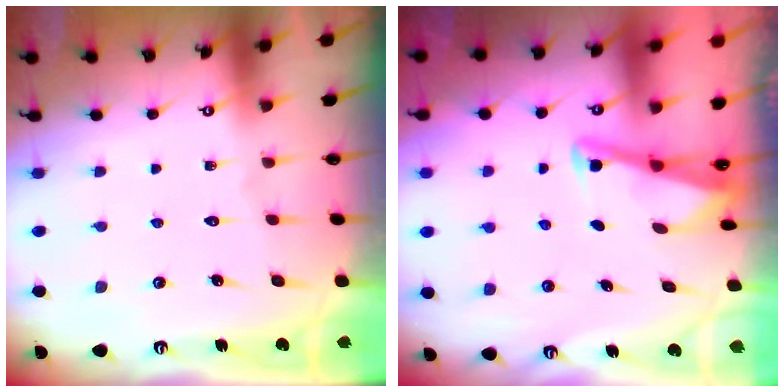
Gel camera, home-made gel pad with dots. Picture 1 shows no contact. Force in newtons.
{"total": 3.0, "press": 3.0, "slide": 0.3}